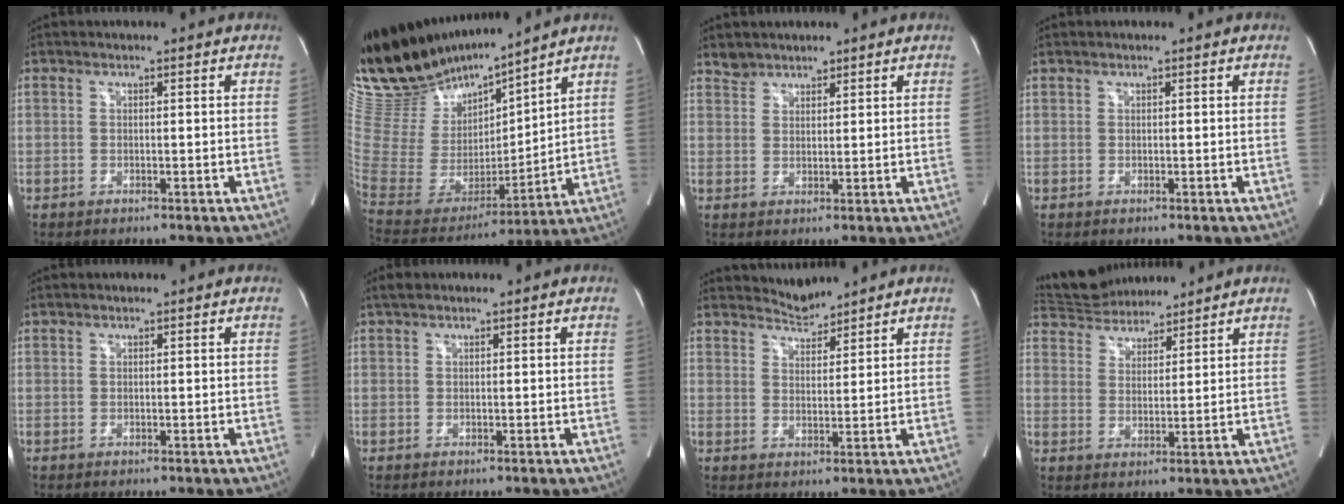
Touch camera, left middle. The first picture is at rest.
{"total": 19.7, "force": [18.0, 4.1, 7.1], "torque": [-0.152, -0.017, 0.343]}
{"total": 2.5, "force": [2.1, 1.3, -0.2], "torque": [0.007, 0.008, 0.034]}
{"total": 0.0}
{"total": 0.0}
{"total": 1.3, "force": [1.0, 0.6, 0.7], "torque": [-0.016, 0.010, 0.018]}
{"total": 3.7, "force": [3.7, 0.2, -0.3], "torque": [0.005, -0.001, 0.066]}
{"total": 9.8, "force": [9.1, 2.6, 2.5], "torque": [-0.047, 0.017, 0.160]}